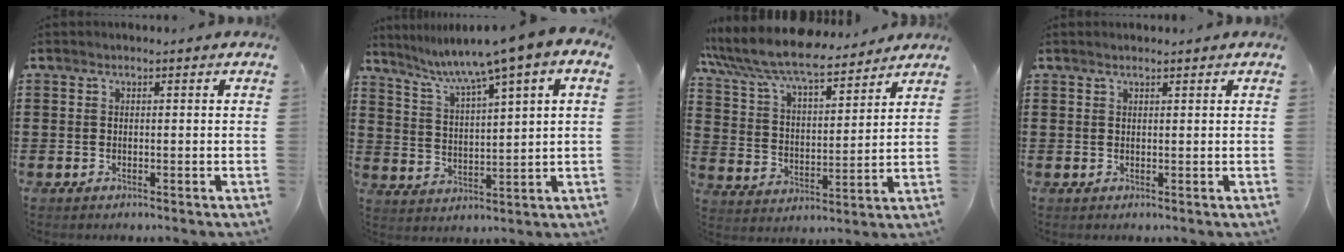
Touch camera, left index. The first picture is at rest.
{"total": 6.7, "force": [5.0, -0.3, 4.4], "torque": [-0.106, -0.032, 0.076]}
{"total": 8.6, "force": [7.7, 1.3, 3.4], "torque": [-0.100, -0.042, 0.134]}
{"total": 0.7, "force": [0.7, 0.1, 0.3], "torque": [-0.007, -0.001, 0.013]}